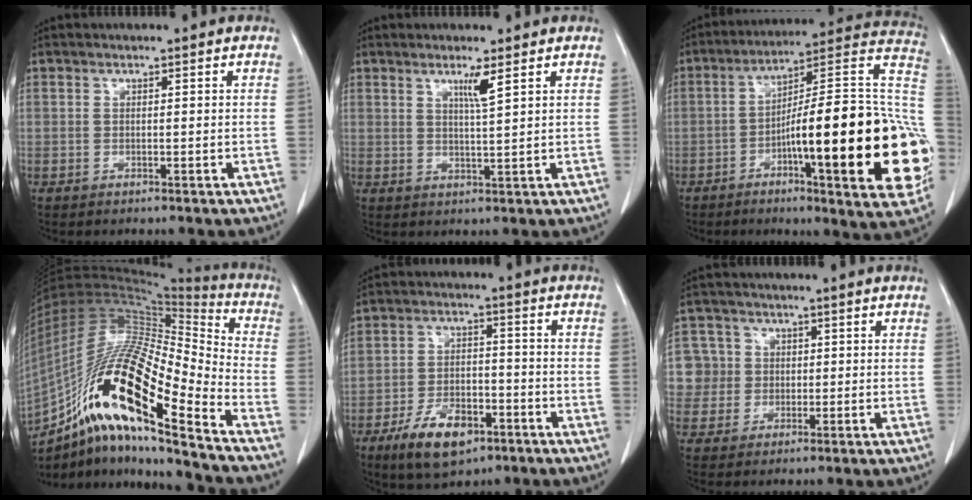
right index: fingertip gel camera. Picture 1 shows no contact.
{"total": 3.1, "force": [1.7, -0.6, 2.5], "torque": [-0.047, -0.008, 0.034]}
{"total": 28.1, "force": [-6.0, 3.9, 27.2], "torque": [-0.290, 0.015, -0.085]}
{"total": 24.8, "force": [-14.3, 3.6, 20.0], "torque": [-0.386, -0.015, -0.258]}
{"total": 9.9, "force": [-5.8, 4.8, 6.4], "torque": [-0.119, -0.001, -0.097]}
{"total": 6.2, "force": [0.8, 6.2, -0.1], "torque": [0.004, 0.025, 0.022]}